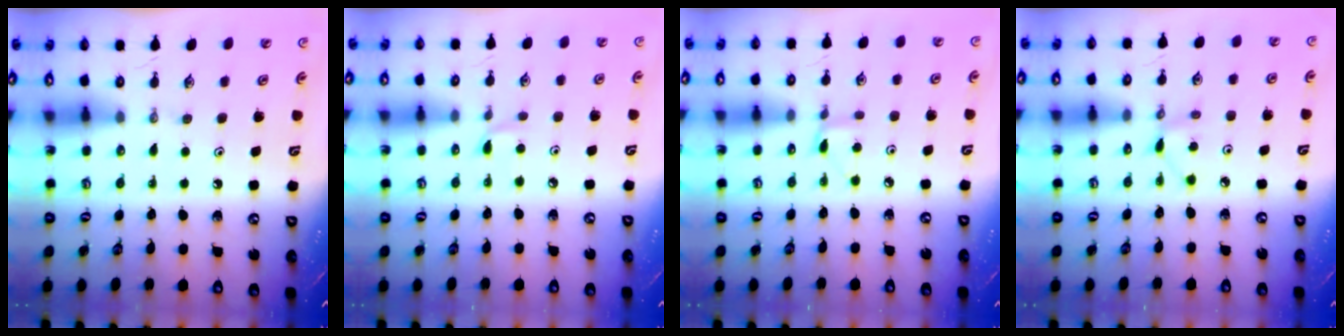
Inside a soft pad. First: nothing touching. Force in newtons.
{"total": 4.1, "press": 4.1, "slide": 0.5}
{"total": 3.5, "press": 3.5, "slide": 0.5}
{"total": 2.9, "press": 2.9, "slide": 0.3}